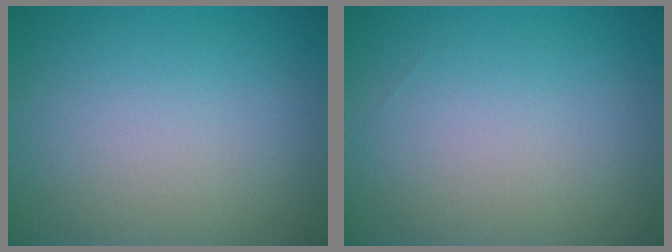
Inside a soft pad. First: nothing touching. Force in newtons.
{"total": 0.0}